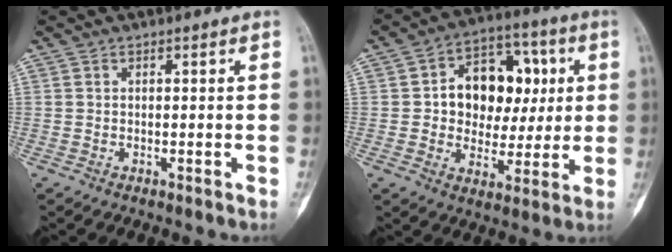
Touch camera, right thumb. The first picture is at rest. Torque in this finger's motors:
{"motor_torque": [0.03, 0.23, 0.46, -0.27, 0.27]}